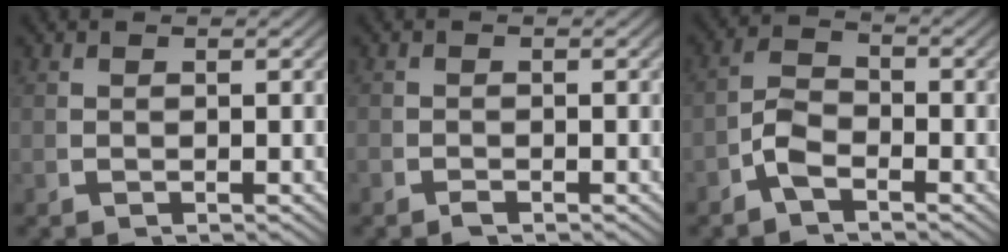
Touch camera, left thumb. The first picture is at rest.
{"total": 0.8, "force": [-0.8, 0.3, 0.2], "torque": [-0.002, -0.005, -0.016]}
{"total": 3.5, "force": [-1.5, 2.3, 2.2], "torque": [-0.036, -0.006, -0.032]}